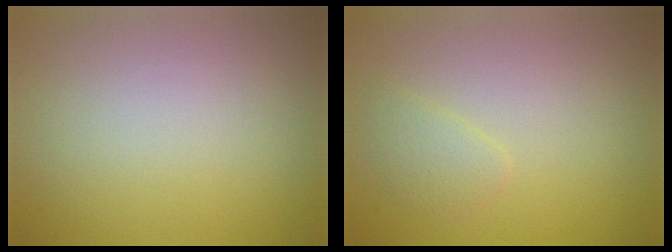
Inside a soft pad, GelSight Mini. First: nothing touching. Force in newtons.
{"total": 1.3, "press": 1.3, "slide": 0.1}